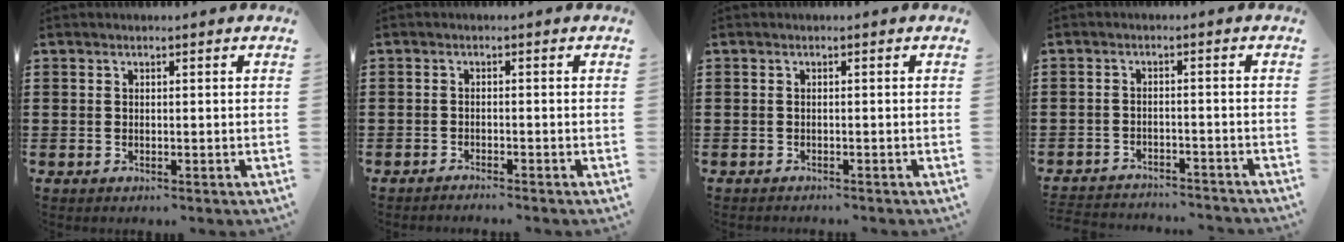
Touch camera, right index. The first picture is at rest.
{"total": 1.2, "force": [-1.2, -0.1, 0.0], "torque": [-0.002, 0.003, -0.023]}
{"total": 0.5, "force": [-0.5, 0.0, 0.1], "torque": [-0.003, -0.001, -0.010]}
{"total": 2.6, "force": [-2.6, 0.1, 0.0], "torque": [-0.004, 0.001, -0.056]}